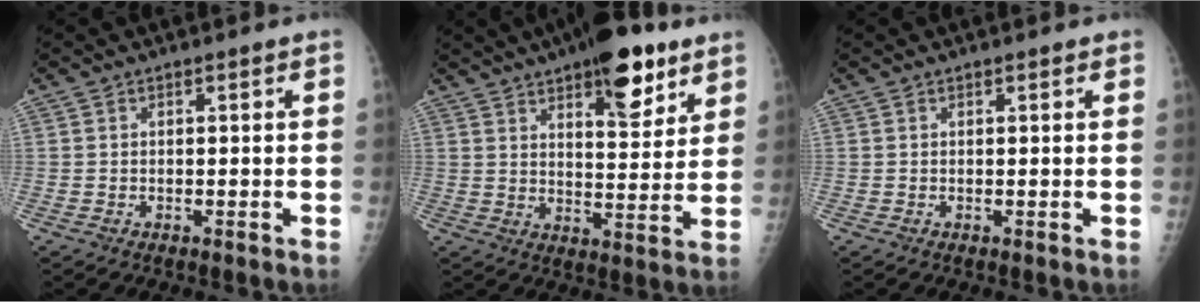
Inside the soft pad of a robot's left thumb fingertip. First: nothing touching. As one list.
[{"total": 15.2, "force": [9.1, 5.7, 10.7], "torque": [-0.115, -0.043, 0.133]}, {"total": 0.6, "force": [0.5, 0.3, 0.2], "torque": [-0.003, -0.003, 0.005]}]